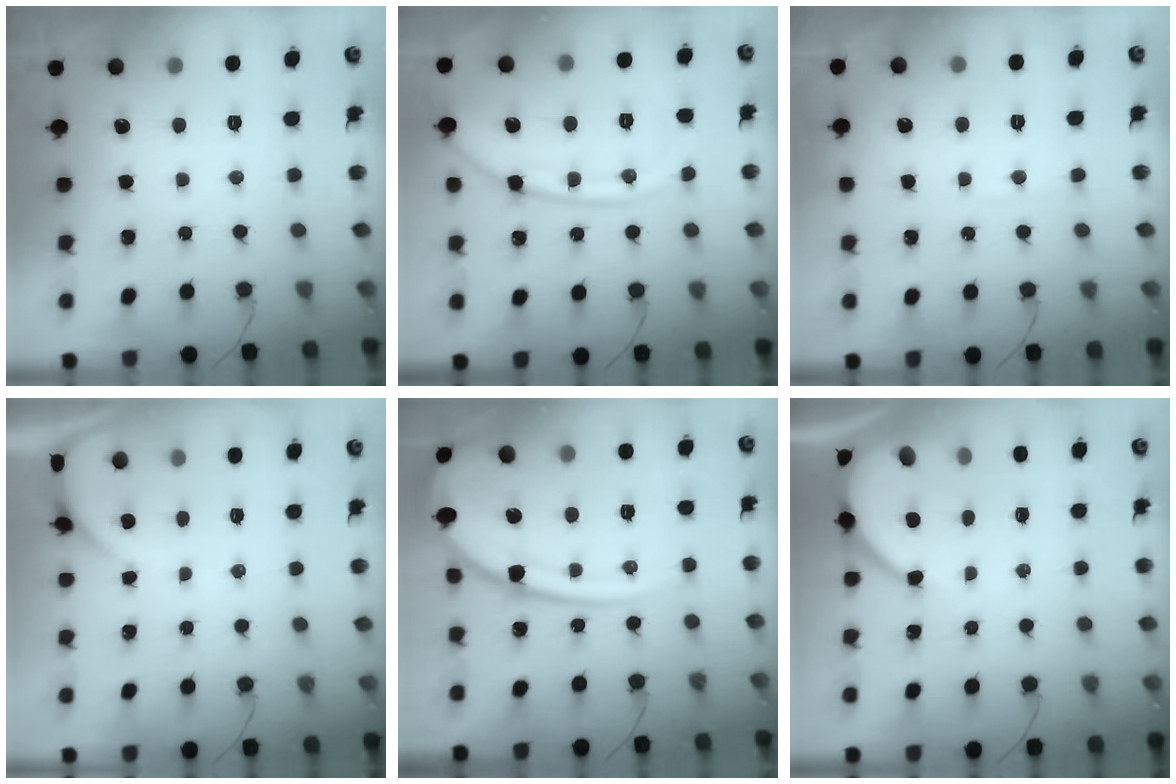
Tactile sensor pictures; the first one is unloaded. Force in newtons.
{"total": 14.2, "press": 14.1, "slide": 1.5}
{"total": 2.2, "press": 2.2, "slide": 0.3}
{"total": 0.0}
{"total": 18.2, "press": 18.1, "slide": 1.9}
{"total": 8.0, "press": 8.0, "slide": 0.7}